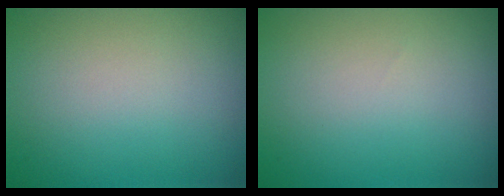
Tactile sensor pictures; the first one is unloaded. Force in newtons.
{"total": 0.0}